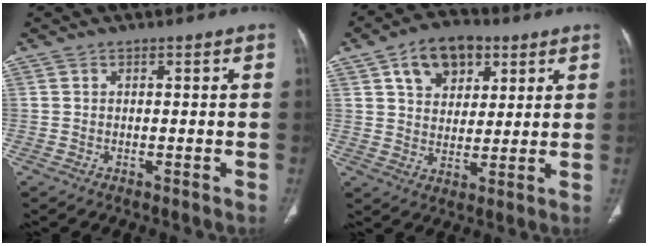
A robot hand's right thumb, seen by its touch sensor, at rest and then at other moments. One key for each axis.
{"total": 11.4, "fx": 5.2, "fy": 7.7, "fz": 6.6, "tx": -0.070, "ty": -0.011, "tz": 0.085}